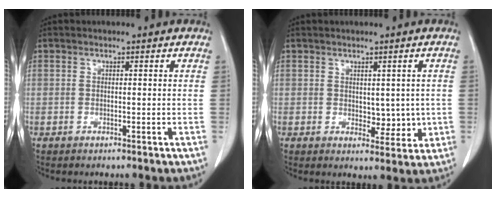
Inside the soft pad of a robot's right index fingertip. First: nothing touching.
{"total": 4.1, "force": [0.2, 2.4, 3.3], "torque": [-0.034, -0.007, 0.013]}